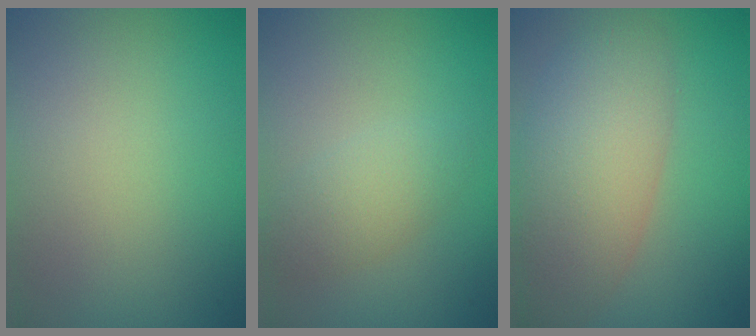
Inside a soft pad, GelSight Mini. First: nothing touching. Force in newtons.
{"total": 2.4, "press": 2.4, "slide": 0.1}
{"total": 7.7, "press": 7.7, "slide": 0.4}